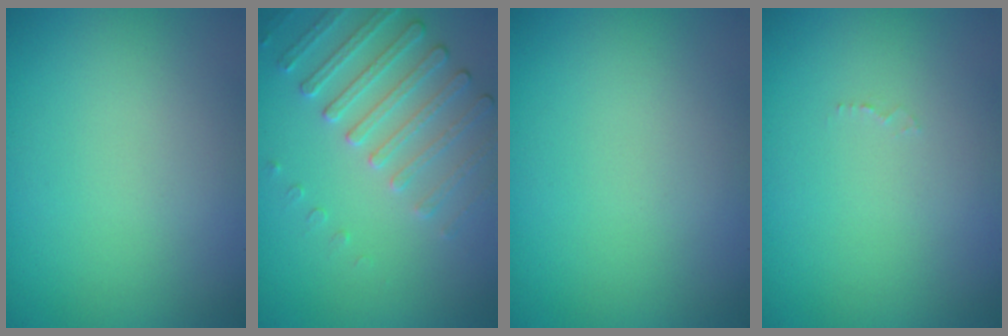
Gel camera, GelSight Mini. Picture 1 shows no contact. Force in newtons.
{"total": 3.0, "press": 2.7, "slide": 1.3}
{"total": 0.0}
{"total": 0.5, "press": 0.5, "slide": 0.1}